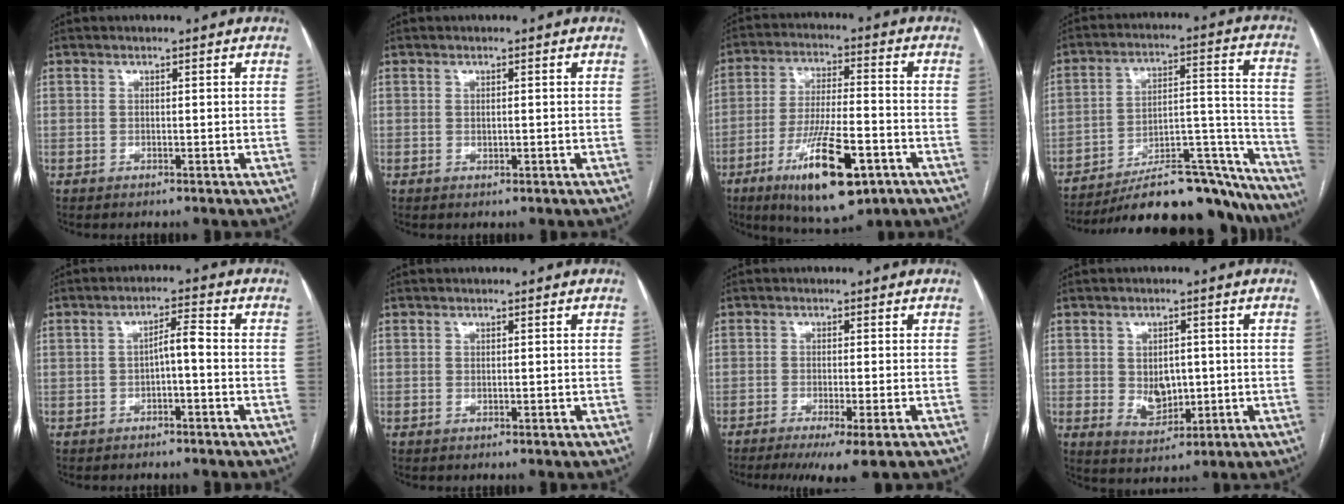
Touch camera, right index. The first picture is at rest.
{"total": 0.7, "force": [0.0, 0.3, 0.6], "torque": [-0.011, -0.002, 0.002]}
{"total": 15.6, "force": [-7.7, 3.6, 13.0], "torque": [-0.240, -0.021, -0.121]}
{"total": 27.0, "force": [-24.0, 5.7, 11.1], "torque": [-0.114, 0.025, -0.339]}
{"total": 3.3, "force": [-0.9, 0.6, 3.1], "torque": [-0.051, 0.012, -0.013]}
{"total": 0.0}
{"total": 7.2, "force": [-5.1, 0.0, 5.1], "torque": [-0.072, -0.019, -0.078]}
{"total": 5.7, "force": [-0.1, 4.0, 4.1], "torque": [-0.066, -0.001, 0.014]}